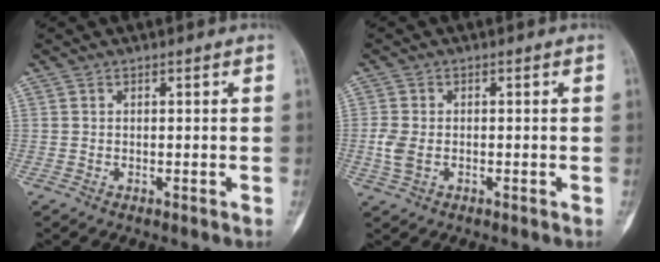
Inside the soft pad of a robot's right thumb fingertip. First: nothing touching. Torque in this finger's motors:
{"motor_torque": [0.58, 0.67, 0.37, -0.33, 0.15]}